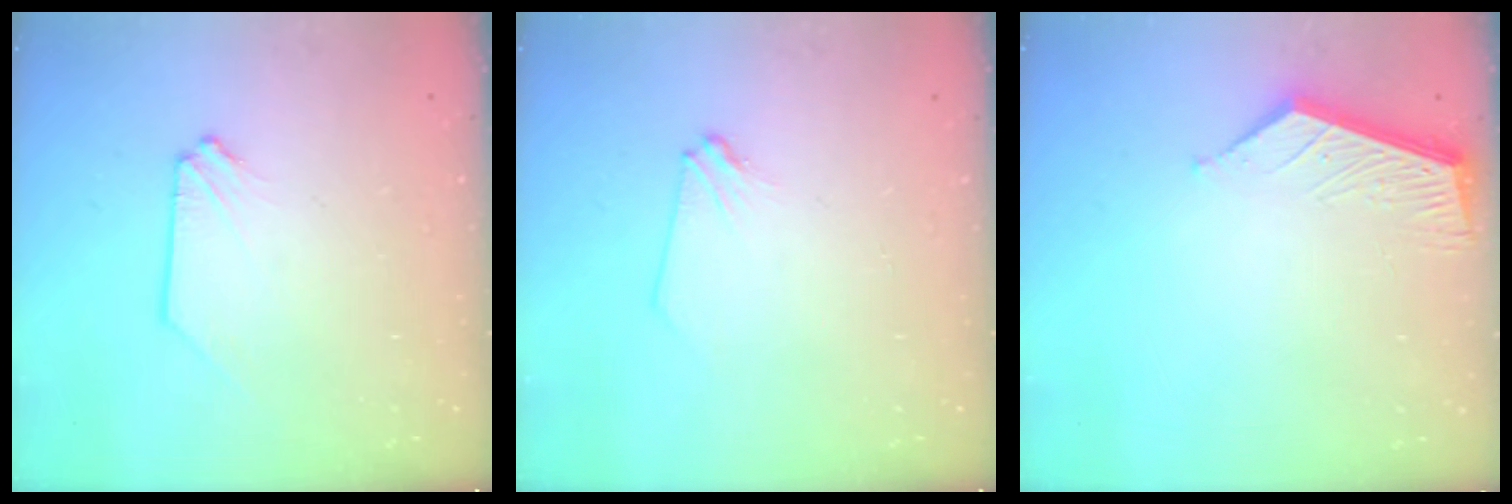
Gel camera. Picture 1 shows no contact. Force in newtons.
{"total": 1.6, "press": 1.6, "slide": 0.3}
{"total": 6.2, "press": 6.1, "slide": 0.4}